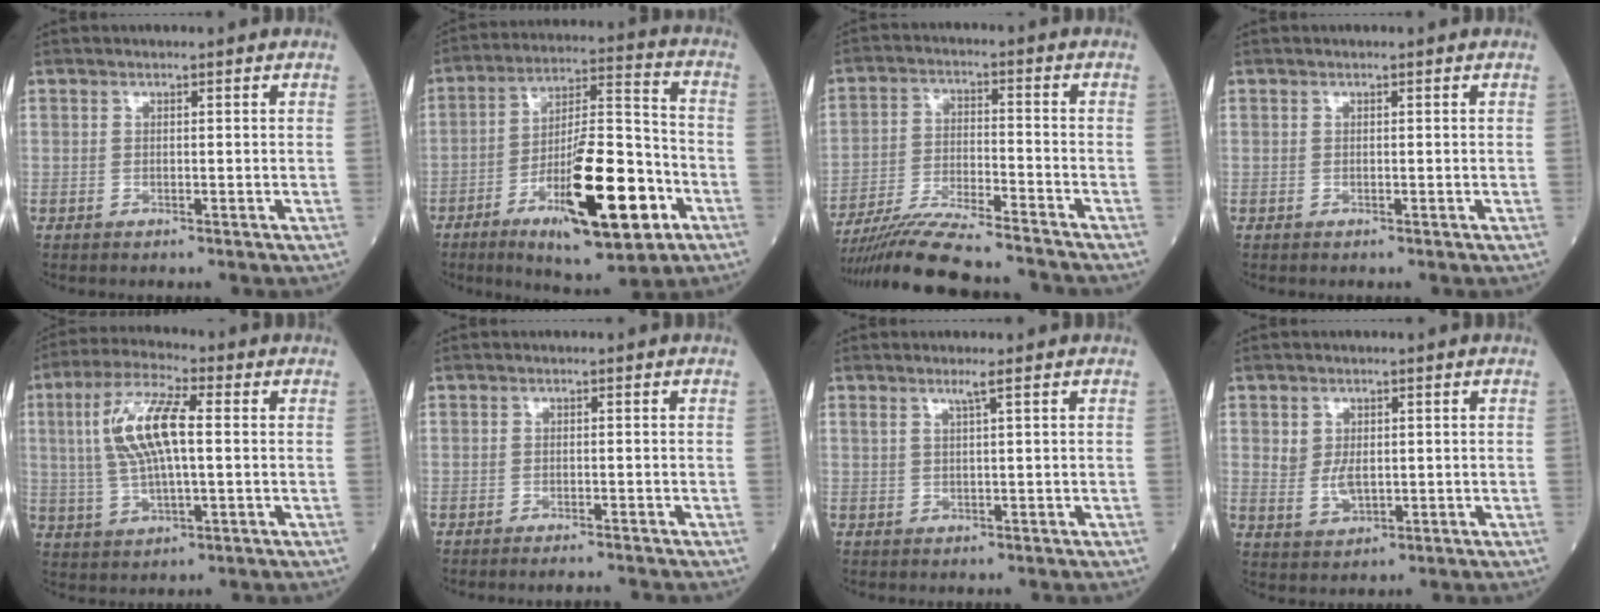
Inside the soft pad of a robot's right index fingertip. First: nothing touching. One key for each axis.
{"total": 18.3, "fx": -7.6, "fy": 3.9, "fz": 16.2, "tx": -0.278, "ty": -0.007, "tz": -0.114}
{"total": 15.2, "fx": -13.9, "fy": 0.1, "fz": 6.0, "tx": -0.111, "ty": -0.014, "tz": -0.234}
{"total": 0.0}
{"total": 10.5, "fx": 1.5, "fy": 2.5, "fz": 10.1, "tx": -0.215, "ty": 0.016, "tz": 0.031}
{"total": 2.6, "fx": -2.4, "fy": -0.4, "fz": 0.7, "tx": -0.007, "ty": -0.006, "tz": -0.031}
{"total": 1.3, "fx": 0.7, "fy": -0.4, "fz": 0.9, "tx": -0.029, "ty": -0.002, "tz": 0.021}
{"total": 3.4, "fx": 0.4, "fy": 2.2, "fz": 2.5, "tx": -0.050, "ty": 0.000, "tz": 0.018}